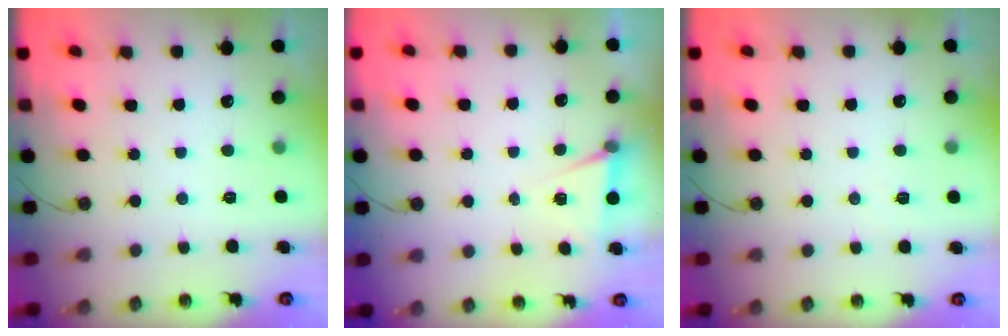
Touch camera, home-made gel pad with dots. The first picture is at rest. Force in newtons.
{"total": 4.9, "press": 2.1, "slide": 4.5}
{"total": 3.9, "press": 3.6, "slide": 1.6}